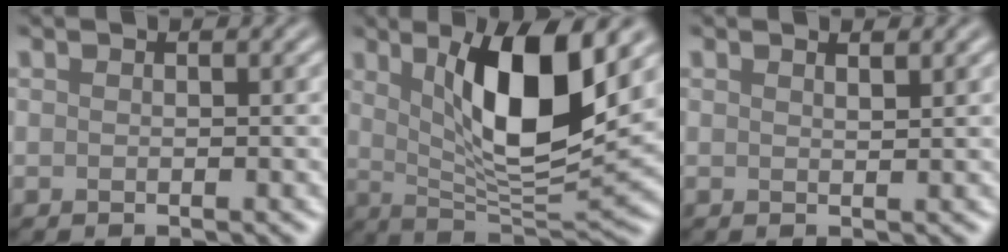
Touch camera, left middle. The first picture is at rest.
{"total": 9.9, "force": [3.2, 2.7, 8.9], "torque": [-0.141, -0.016, 0.059]}
{"total": 0.9, "force": [0.8, 0.2, 0.4], "torque": [-0.002, 0.002, 0.013]}